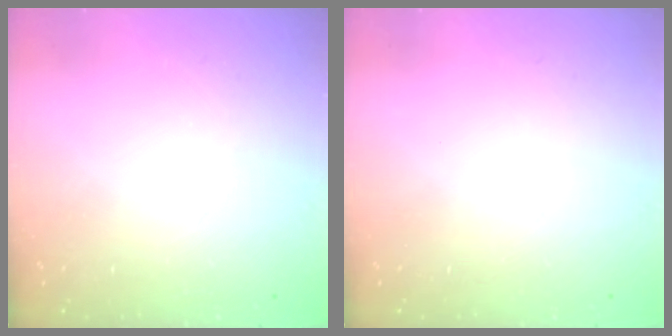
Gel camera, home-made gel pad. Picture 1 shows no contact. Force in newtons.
{"total": 1.7, "press": 1.6, "slide": 0.1}